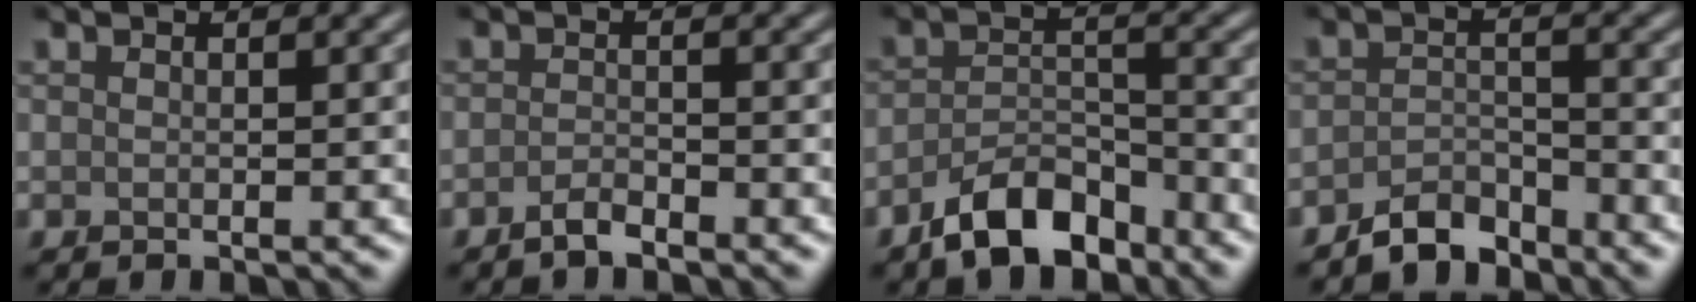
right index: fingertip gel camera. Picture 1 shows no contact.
{"total": 1.6, "force": [-1.3, 0.4, 0.9], "torque": [-0.018, 0.004, -0.027]}
{"total": 5.8, "force": [-4.2, 2.6, 3.1], "torque": [-0.049, -0.004, -0.079]}
{"total": 3.4, "force": [-3.0, 1.2, 1.1], "torque": [-0.017, 0.007, -0.059]}